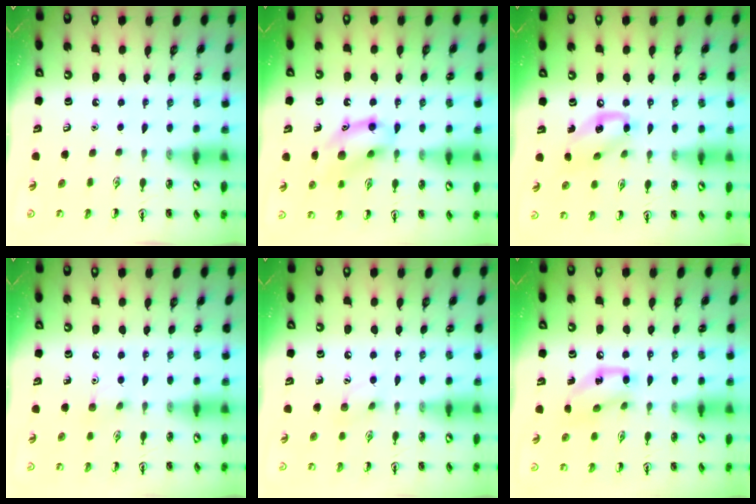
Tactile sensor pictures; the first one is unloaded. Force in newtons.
{"total": 13.1, "press": 13.1, "slide": 1.3}
{"total": 10.7, "press": 10.5, "slide": 2.1}
{"total": 5.1, "press": 5.0, "slide": 1.2}
{"total": 6.3, "press": 6.1, "slide": 1.8}
{"total": 11.5, "press": 11.3, "slide": 1.6}